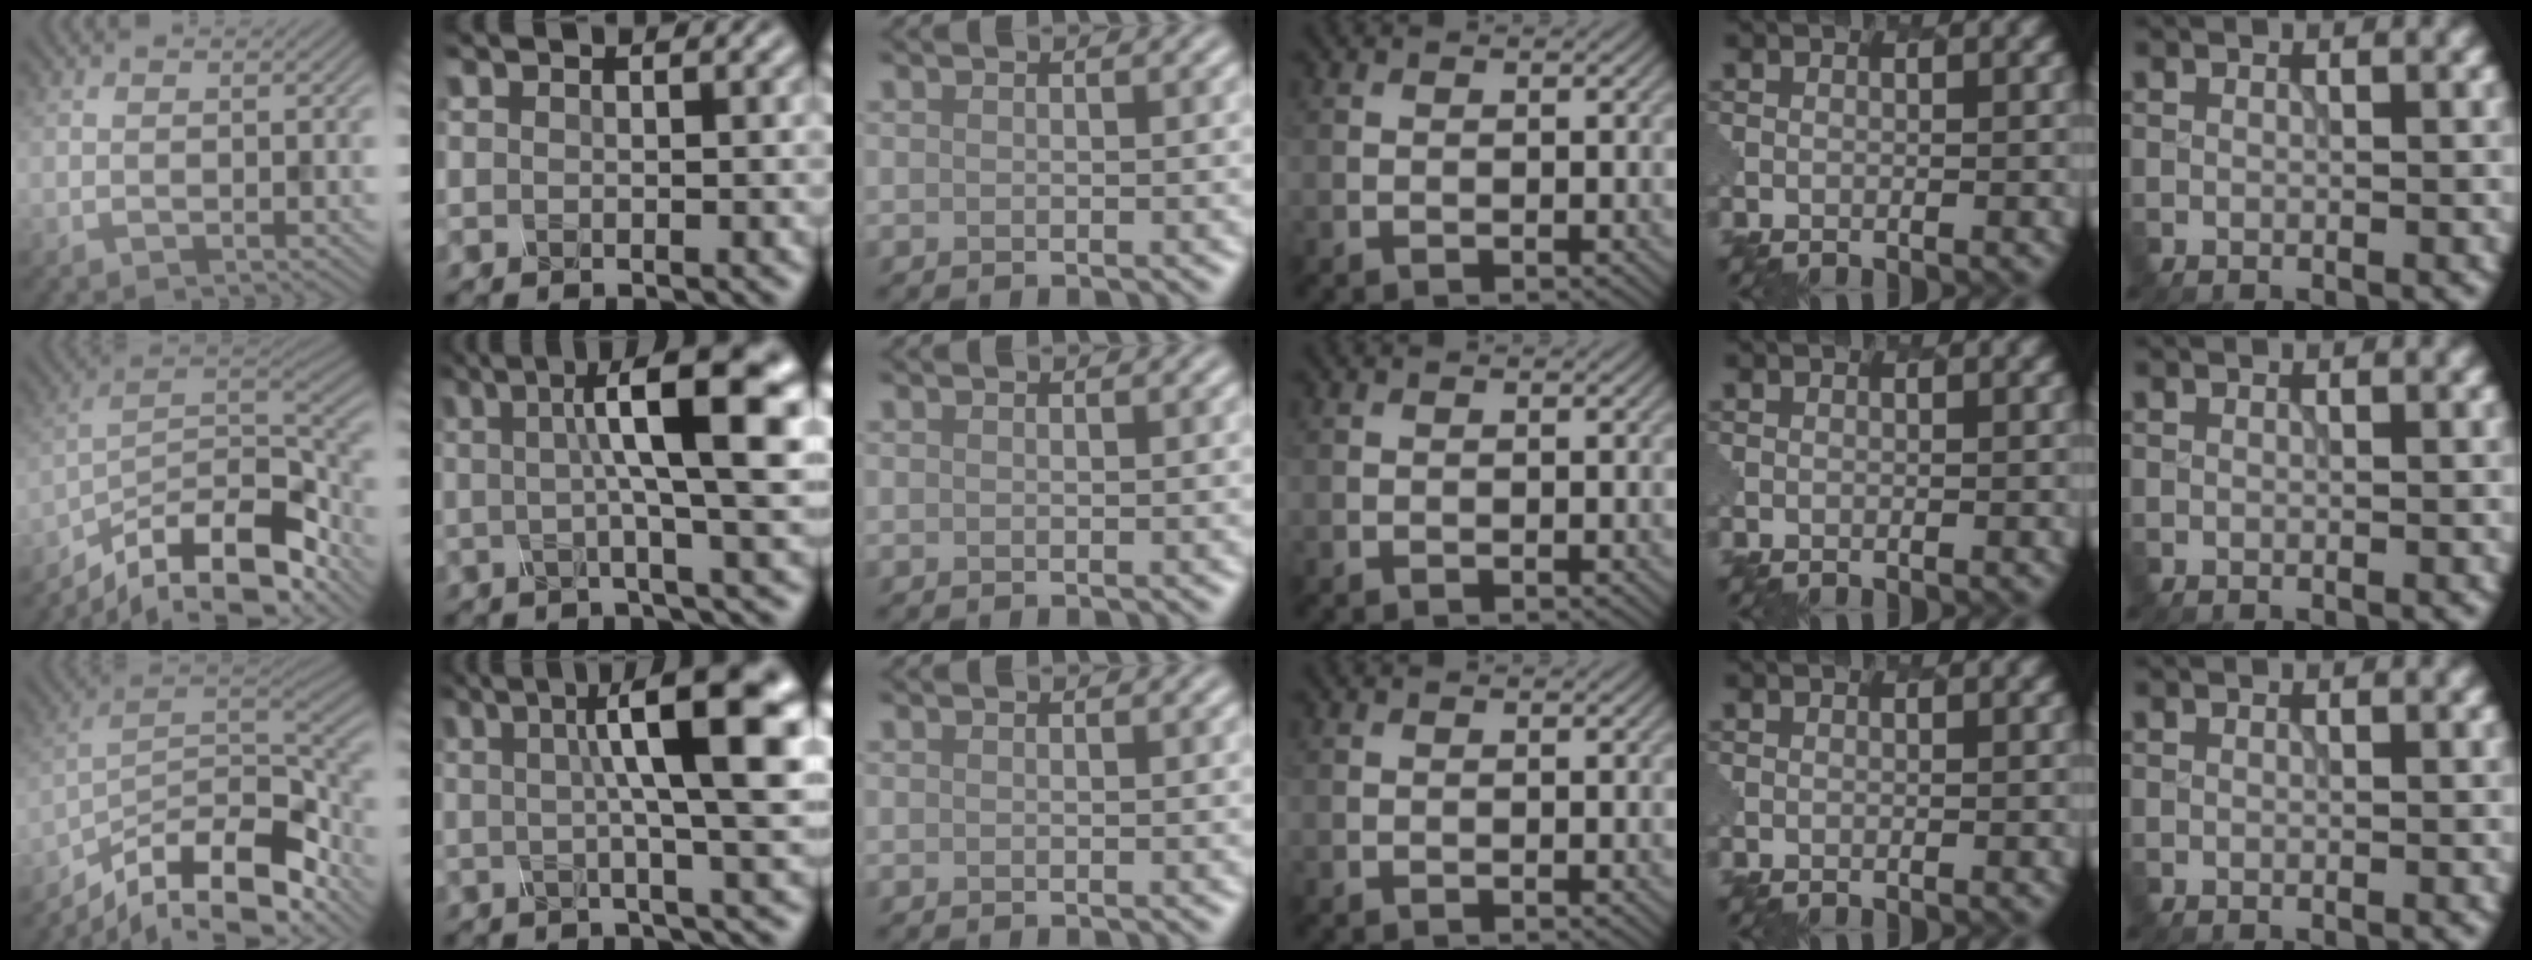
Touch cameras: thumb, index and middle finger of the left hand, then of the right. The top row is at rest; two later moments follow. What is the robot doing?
{"motion": "twist", "object": "rubiks cube"}